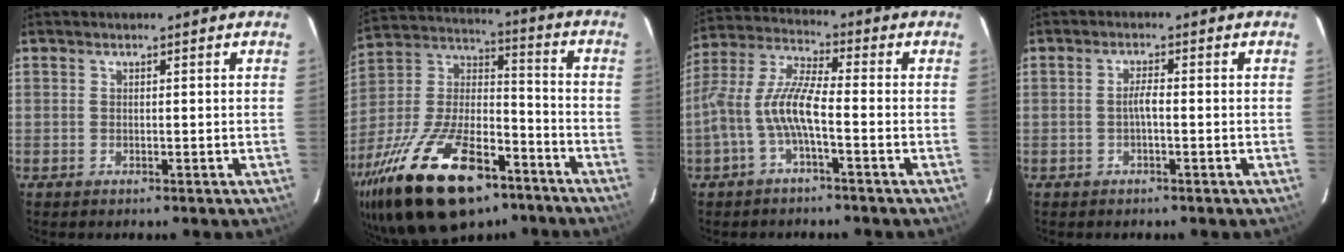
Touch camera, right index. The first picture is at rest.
{"total": 29.3, "force": [-17.7, 13.2, 19.2], "torque": [-0.386, -0.014, -0.287]}
{"total": 9.2, "force": [-2.9, 1.9, 8.5], "torque": [-0.196, 0.011, -0.056]}
{"total": 2.0, "force": [-0.6, 0.3, 1.9], "torque": [-0.037, 0.006, -0.012]}